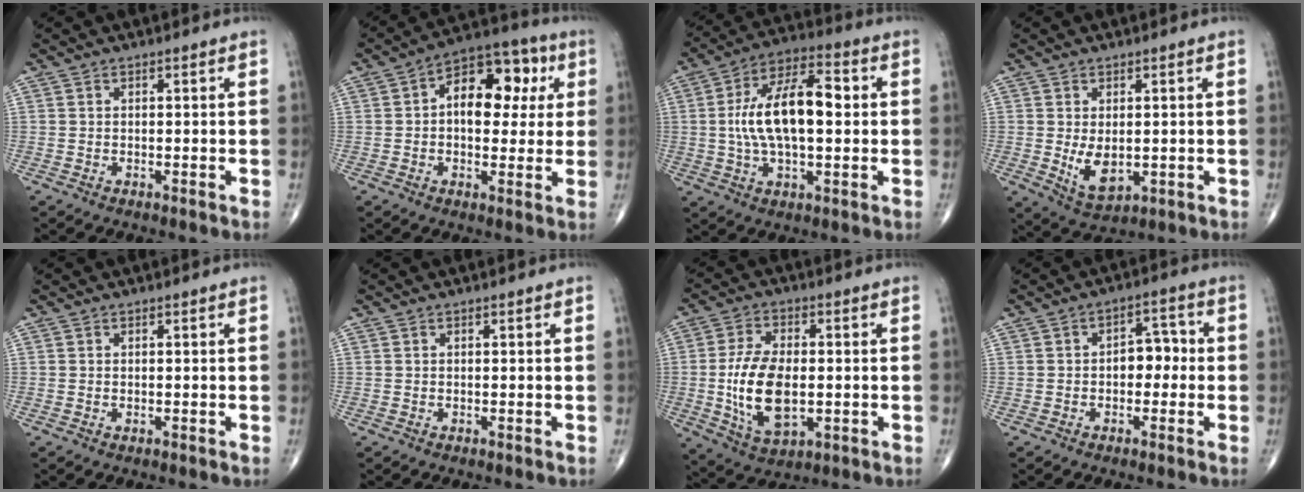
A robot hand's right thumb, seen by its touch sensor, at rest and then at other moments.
{"total": 13.9, "force": [2.6, 8.5, 10.6], "torque": [-0.114, 0.024, 0.029]}
{"total": 16.2, "force": [1.0, 7.4, 14.4], "torque": [-0.255, 0.023, 0.012]}
{"total": 6.0, "force": [-0.3, 3.4, 4.9], "torque": [-0.079, -0.014, 0.010]}
{"total": 0.0}
{"total": 0.0}
{"total": 13.5, "force": [-1.3, 7.1, 11.4], "torque": [-0.214, -0.004, -0.016]}
{"total": 5.4, "force": [-0.5, 3.5, 4.1], "torque": [-0.031, 0.024, -0.016]}